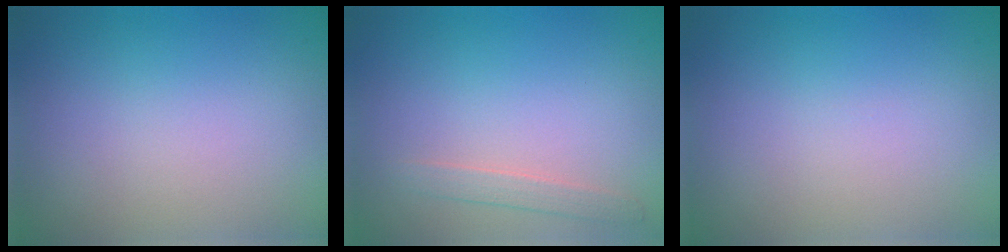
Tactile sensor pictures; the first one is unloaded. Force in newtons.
{"total": 1.4, "press": 1.4, "slide": 0.0}
{"total": 0.0}